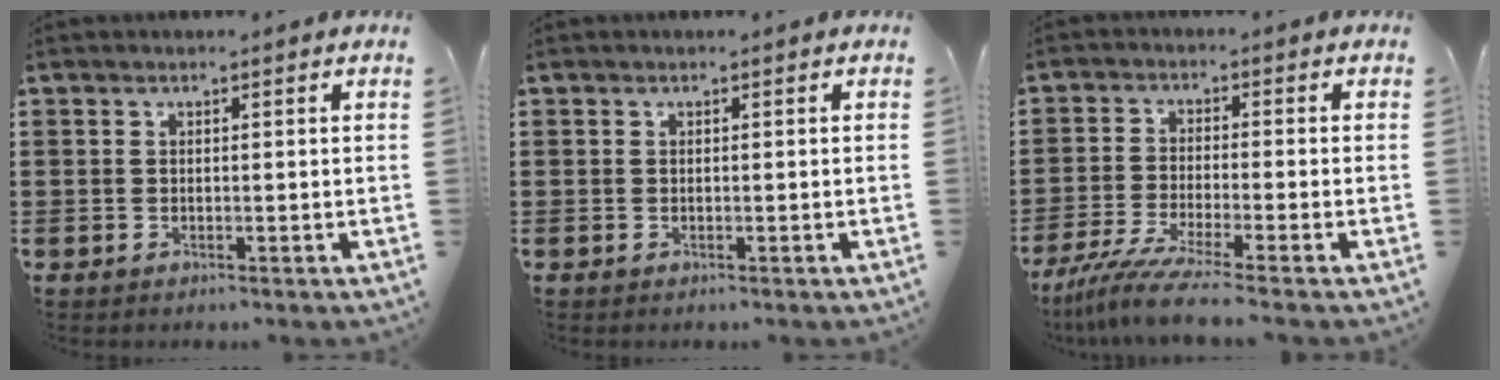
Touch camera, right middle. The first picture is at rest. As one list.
[{"total": 0.0}, {"total": 6.0, "force": [-4.8, -0.3, 3.7], "torque": [-0.096, -0.026, -0.098]}]